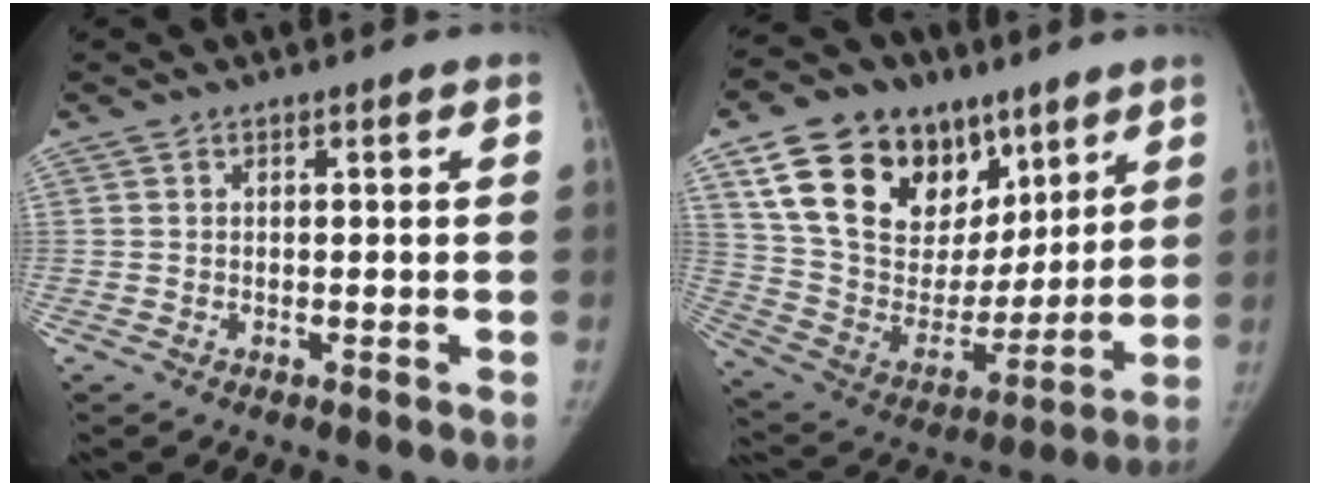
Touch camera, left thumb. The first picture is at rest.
{"total": 25.7, "force": [13.6, 17.3, 13.3], "torque": [-0.199, -0.014, 0.254]}